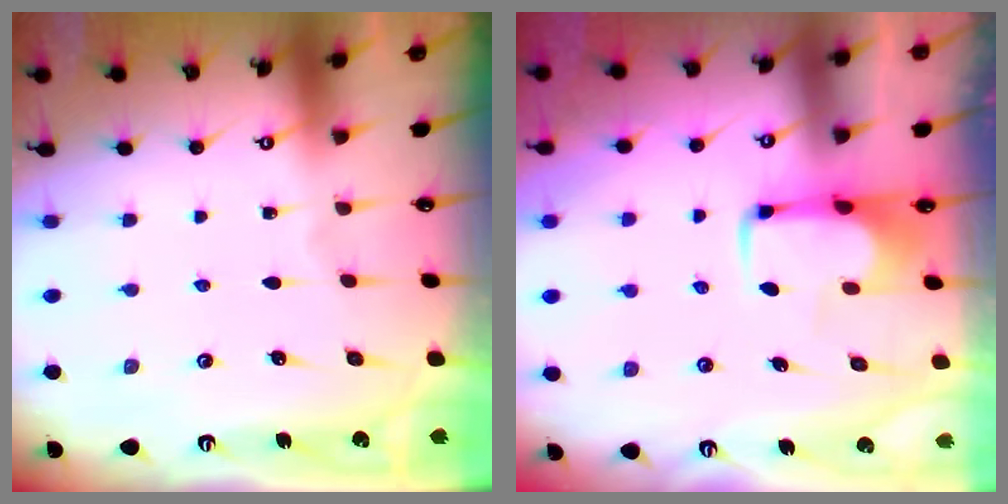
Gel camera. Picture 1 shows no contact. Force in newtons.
{"total": 2.0, "press": 2.0, "slide": 0.4}